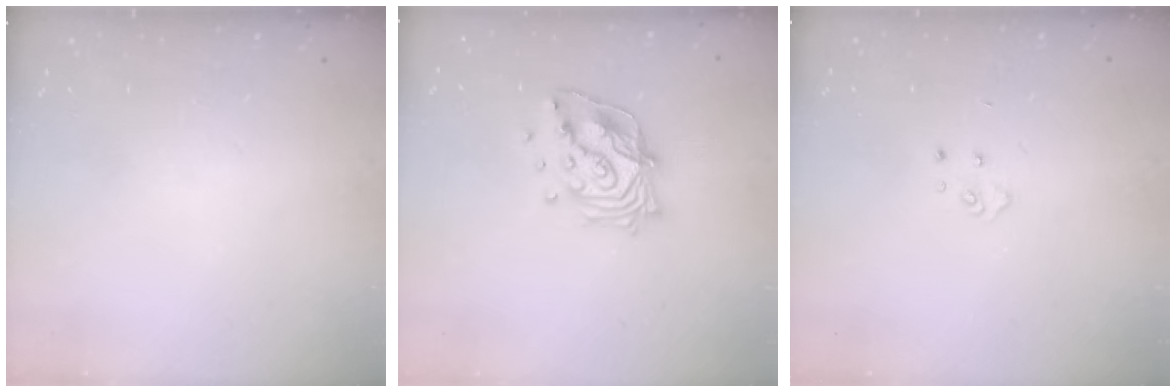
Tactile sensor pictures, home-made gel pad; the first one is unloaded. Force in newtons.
{"total": 15.0, "press": 14.8, "slide": 1.9}
{"total": 3.3, "press": 3.3, "slide": 0.4}